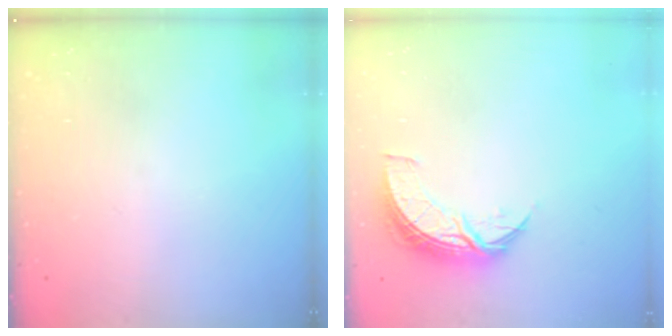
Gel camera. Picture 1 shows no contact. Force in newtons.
{"total": 8.5, "press": 8.5, "slide": 0.5}